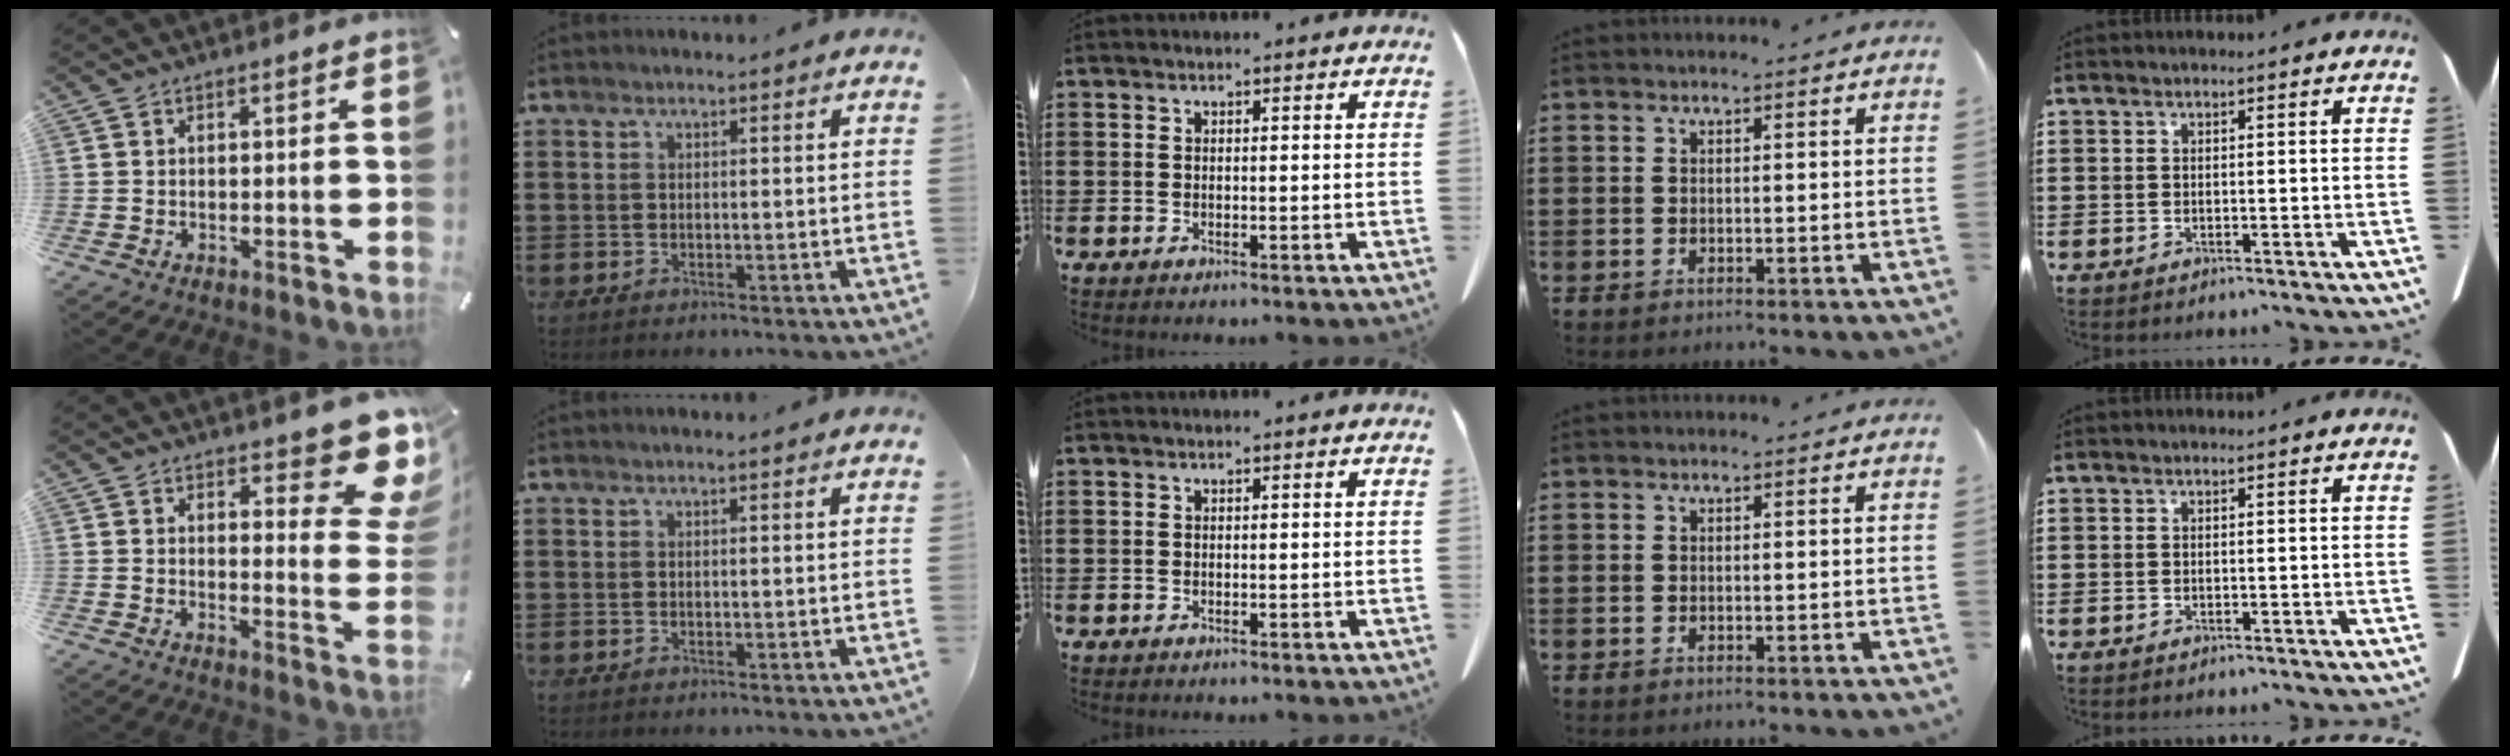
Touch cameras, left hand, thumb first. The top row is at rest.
{"thumb": {"total": 12.6, "force": [8.7, 4.6, 7.8], "torque": [-0.080, -0.079, 0.149]}}